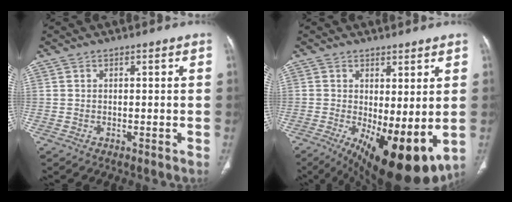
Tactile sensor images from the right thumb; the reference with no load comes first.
{"total": 15.1, "force": [-2.9, 5.6, 13.7], "torque": [-0.209, -0.029, -0.023]}